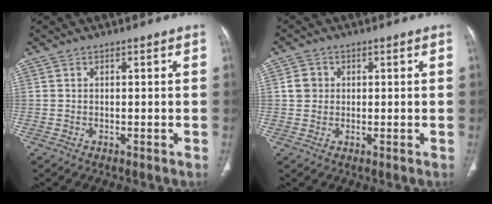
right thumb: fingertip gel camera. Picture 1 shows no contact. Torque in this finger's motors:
{"motor_torque": [0.29, 0.26, -0.25, -0.63, 0.02]}